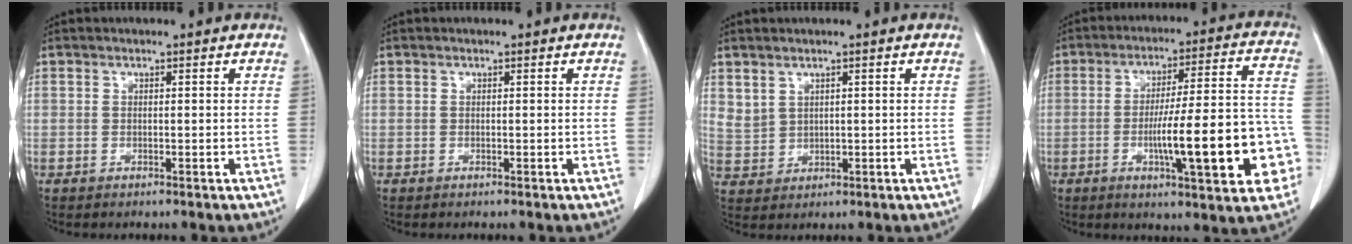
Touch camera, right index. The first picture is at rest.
{"total": 0.0}
{"total": 3.1, "force": [2.0, 2.2, 0.9], "torque": [-0.020, -0.002, 0.053]}
{"total": 18.5, "force": [-5.1, 2.8, 17.6], "torque": [-0.206, 0.029, -0.062]}